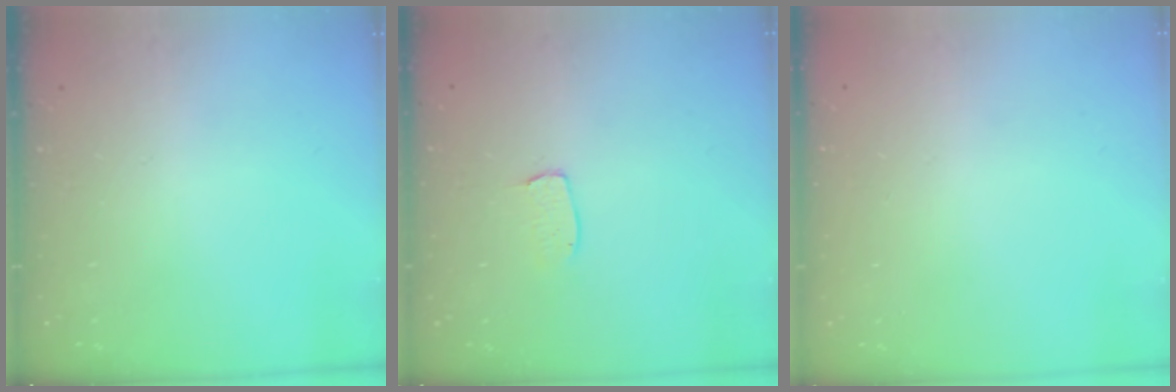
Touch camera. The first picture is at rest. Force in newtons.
{"total": 3.5, "press": 3.4, "slide": 0.2}
{"total": 0.0}